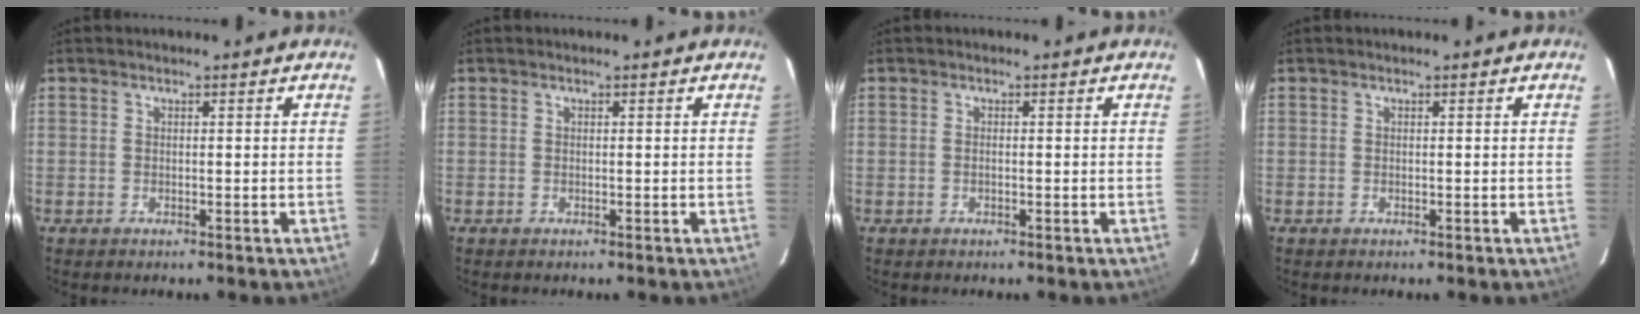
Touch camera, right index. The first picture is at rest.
{"total": 0.0}
{"total": 0.5, "force": [-0.1, 0.1, 0.5], "torque": [-0.011, 0.001, -0.002]}
{"total": 0.0}